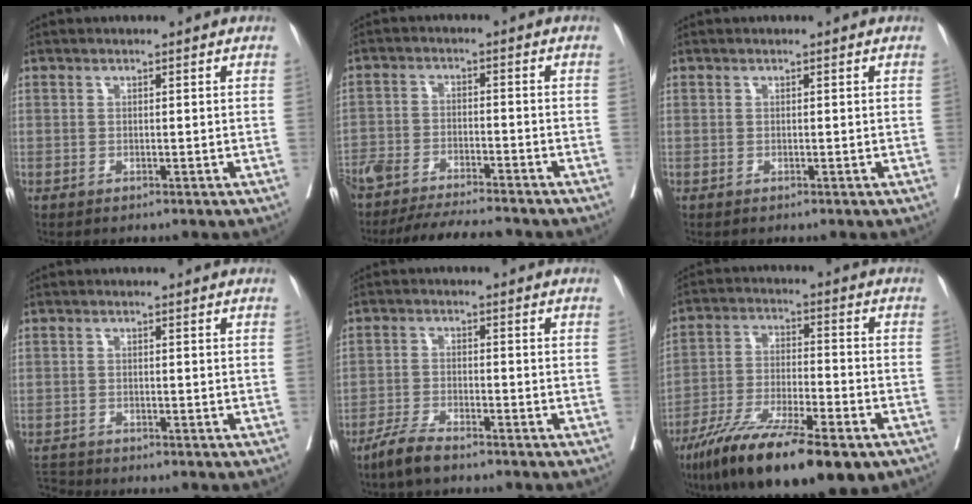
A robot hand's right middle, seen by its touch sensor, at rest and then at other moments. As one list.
[{"total": 13.2, "force": [-11.9, 1.5, 5.4], "torque": [-0.087, -0.008, -0.183]}, {"total": 0.0}, {"total": 2.2, "force": [-2.1, -0.3, -0.4], "torque": [0.007, -0.017, -0.038]}, {"total": 4.4, "force": [-3.7, 0.6, 2.4], "torque": [-0.055, -0.008, -0.074]}, {"total": 18.7, "force": [-12.4, 3.9, 13.5], "torque": [-0.217, -0.035, -0.210]}]